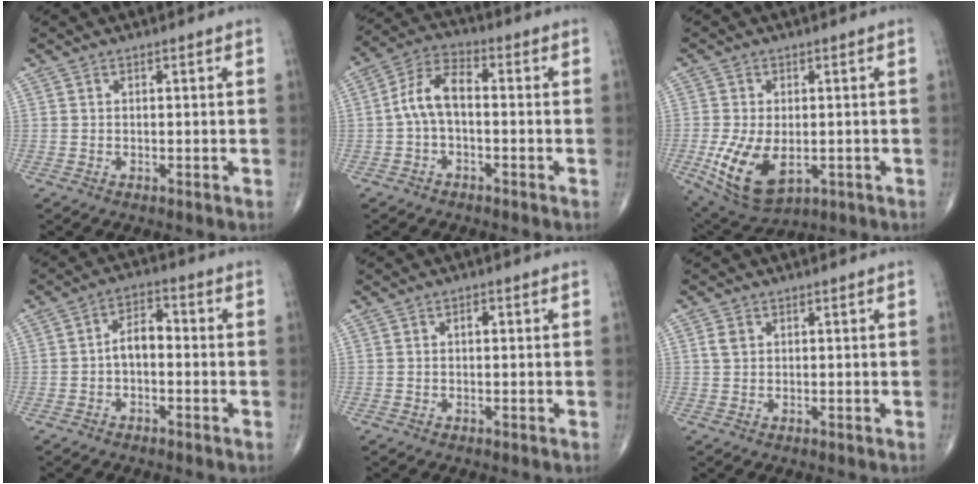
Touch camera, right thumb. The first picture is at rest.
{"total": 7.5, "force": [-0.7, 3.8, 6.4], "torque": [-0.124, 0.031, -0.024]}
{"total": 11.7, "force": [-2.5, 6.7, 9.2], "torque": [-0.172, -0.011, -0.026]}
{"total": 5.1, "force": [-0.8, 3.0, 4.1], "torque": [-0.060, 0.025, -0.024]}
{"total": 1.2, "force": [0.2, 0.6, 0.9], "torque": [-0.013, 0.003, 0.001]}
{"total": 1.9, "force": [0.6, 1.5, 1.1], "torque": [-0.021, 0.003, 0.014]}